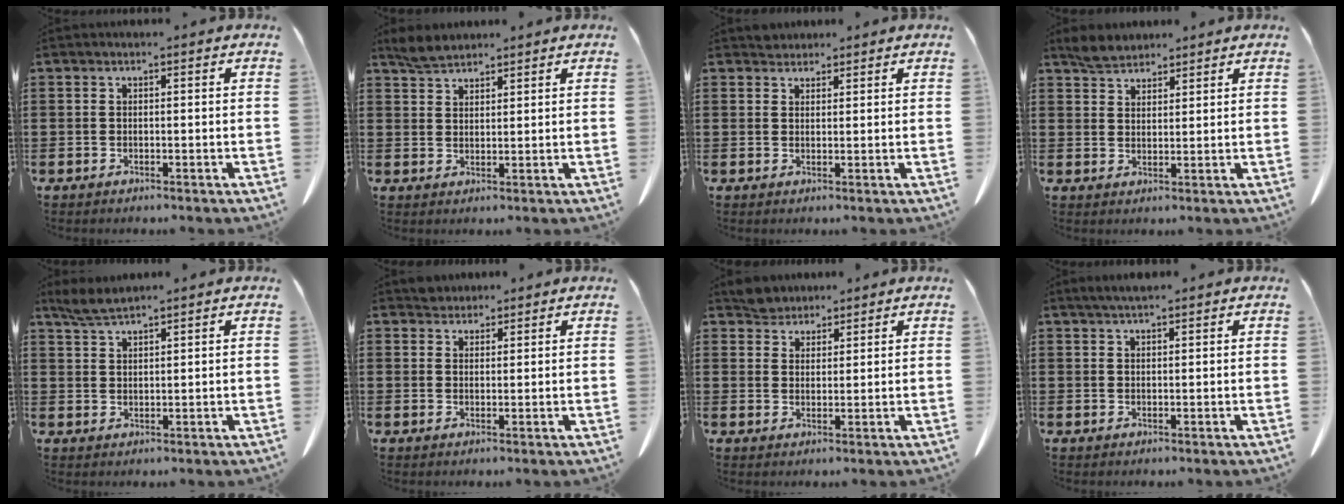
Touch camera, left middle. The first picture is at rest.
{"total": 3.1, "force": [2.8, 0.9, 1.0], "torque": [-0.026, 0.000, 0.054]}
{"total": 1.8, "force": [1.7, 0.7, 0.0], "torque": [0.002, -0.003, 0.034]}
{"total": 3.5, "force": [3.2, 1.3, 0.7], "torque": [-0.024, 0.001, 0.062]}
{"total": 3.2, "force": [2.8, 0.3, 1.5], "torque": [-0.038, -0.004, 0.053]}
{"total": 2.2, "force": [2.1, 0.8, 0.0], "torque": [0.002, -0.002, 0.041]}
{"total": 3.6, "force": [3.4, 1.3, 0.2], "torque": [-0.016, -0.001, 0.068]}
{"total": 2.0, "force": [1.7, 0.3, 1.0], "torque": [-0.024, 0.001, 0.033]}